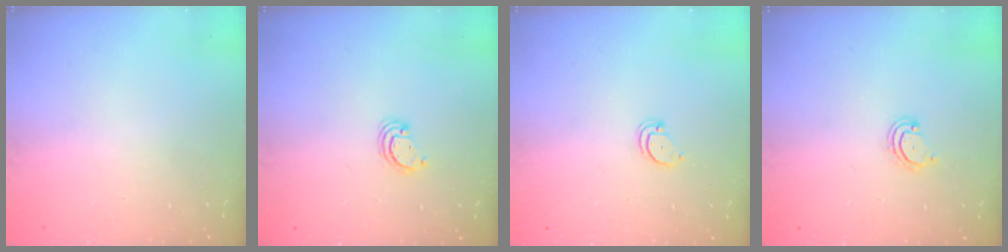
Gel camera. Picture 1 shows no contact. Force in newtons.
{"total": 2.3, "press": 2.3, "slide": 0.2}
{"total": 2.4, "press": 2.4, "slide": 0.2}
{"total": 2.8, "press": 2.8, "slide": 0.2}